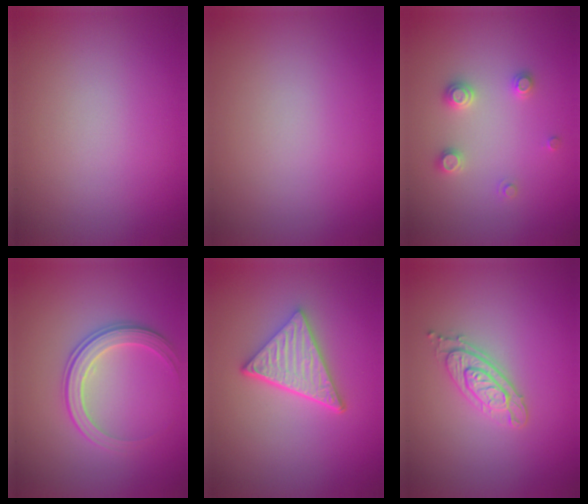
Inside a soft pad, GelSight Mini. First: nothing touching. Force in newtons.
{"total": 0.0}
{"total": 2.0, "press": 2.0, "slide": 0.2}
{"total": 3.0, "press": 2.8, "slide": 0.9}
{"total": 5.0, "press": 3.6, "slide": 3.5}
{"total": 2.9, "press": 2.6, "slide": 1.4}